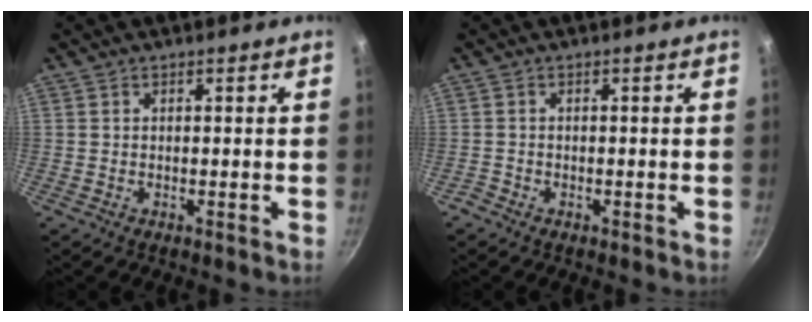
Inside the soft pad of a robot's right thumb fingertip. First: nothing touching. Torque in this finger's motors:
{"motor_torque": [0.24, -0.33, -0.05, -0.81, -0.02]}